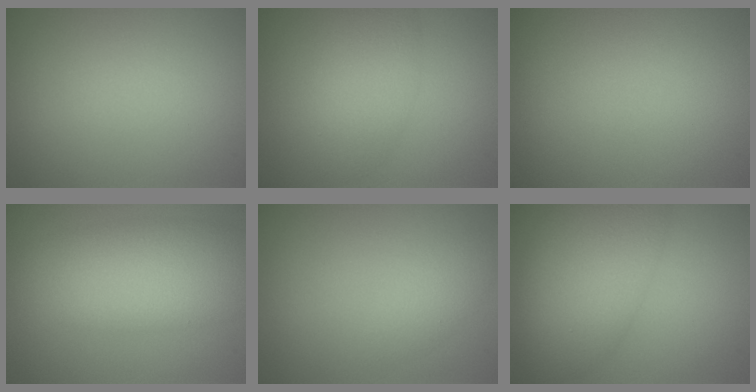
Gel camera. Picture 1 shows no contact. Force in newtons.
{"total": 3.8, "press": 3.8, "slide": 0.1}
{"total": 0.0}
{"total": 7.1, "press": 7.1, "slide": 0.1}
{"total": 1.6, "press": 1.6, "slide": 0.0}
{"total": 7.7, "press": 7.7, "slide": 0.1}